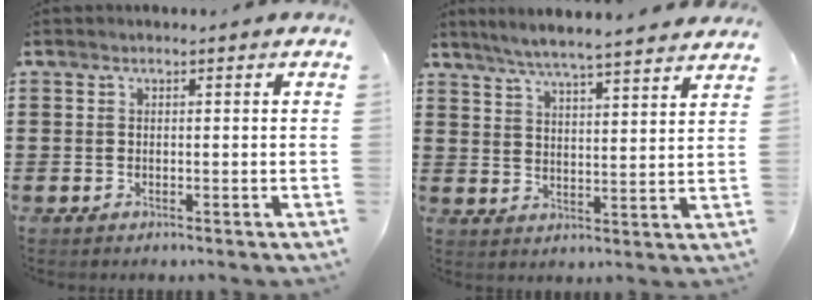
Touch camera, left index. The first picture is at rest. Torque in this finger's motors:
{"motor_torque": [1.36, -0.78, 0.53, 0.09]}